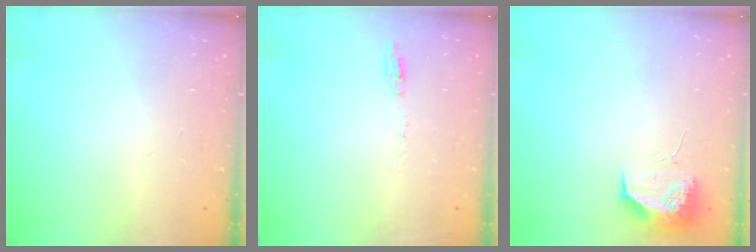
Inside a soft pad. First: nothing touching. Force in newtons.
{"total": 4.7, "press": 4.7, "slide": 0.6}
{"total": 10.8, "press": 10.5, "slide": 2.6}